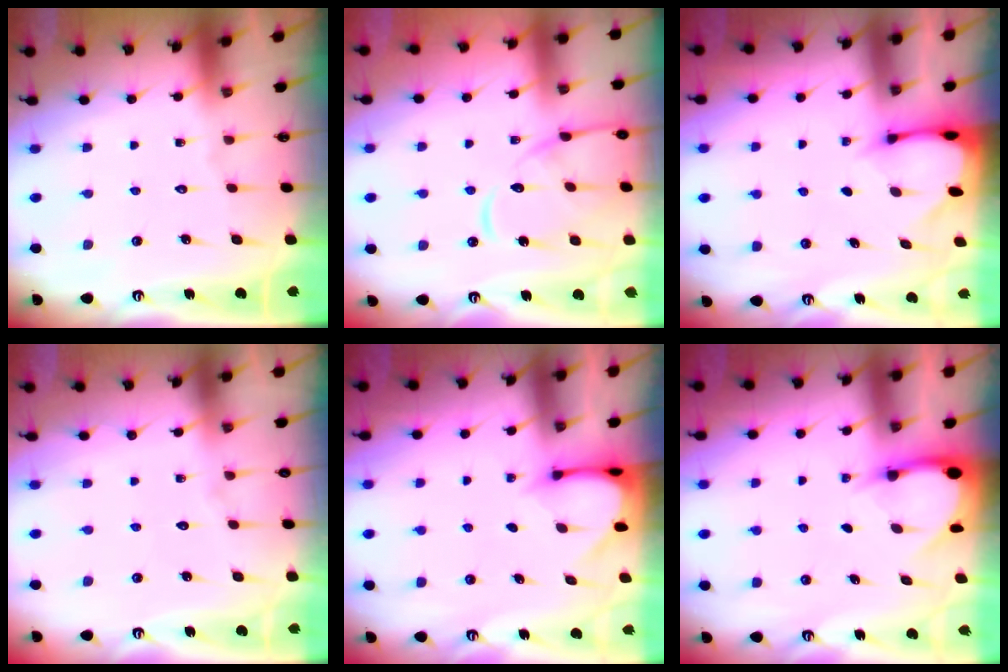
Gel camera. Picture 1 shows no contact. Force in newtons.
{"total": 13.3, "press": 13.2, "slide": 1.1}
{"total": 2.1, "press": 2.1, "slide": 0.1}
{"total": 3.8, "press": 3.8, "slide": 0.3}
{"total": 3.2, "press": 3.2, "slide": 0.3}
{"total": 3.7, "press": 3.7, "slide": 0.2}